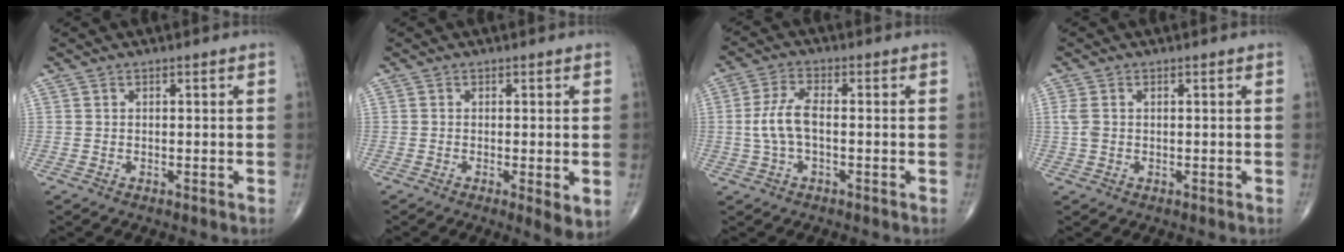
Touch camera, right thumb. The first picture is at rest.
{"total": 3.9, "force": [-0.8, 0.9, 3.7], "torque": [-0.060, -0.014, -0.014]}
{"total": 6.1, "force": [-0.6, 2.6, 5.5], "torque": [-0.130, 0.017, -0.014]}
{"total": 0.9, "force": [0.4, 0.5, 0.7], "torque": [-0.019, 0.013, 0.014]}